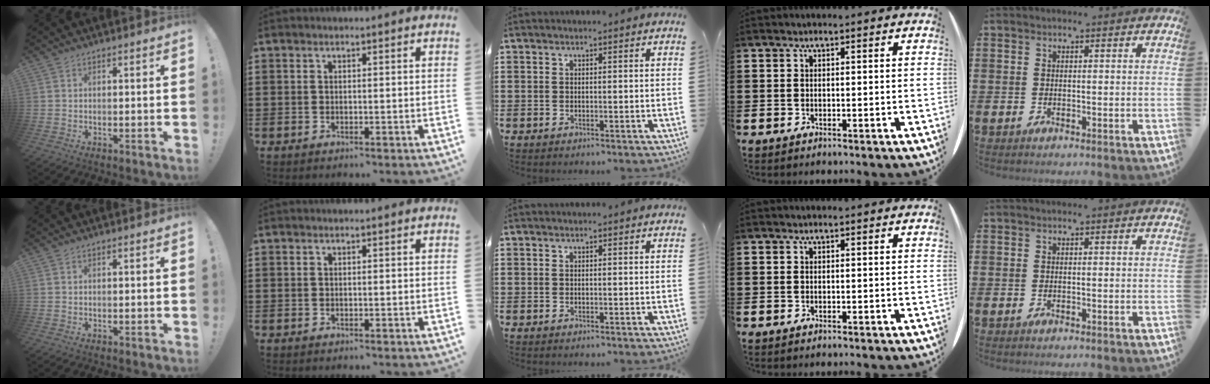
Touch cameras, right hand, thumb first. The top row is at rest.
{}